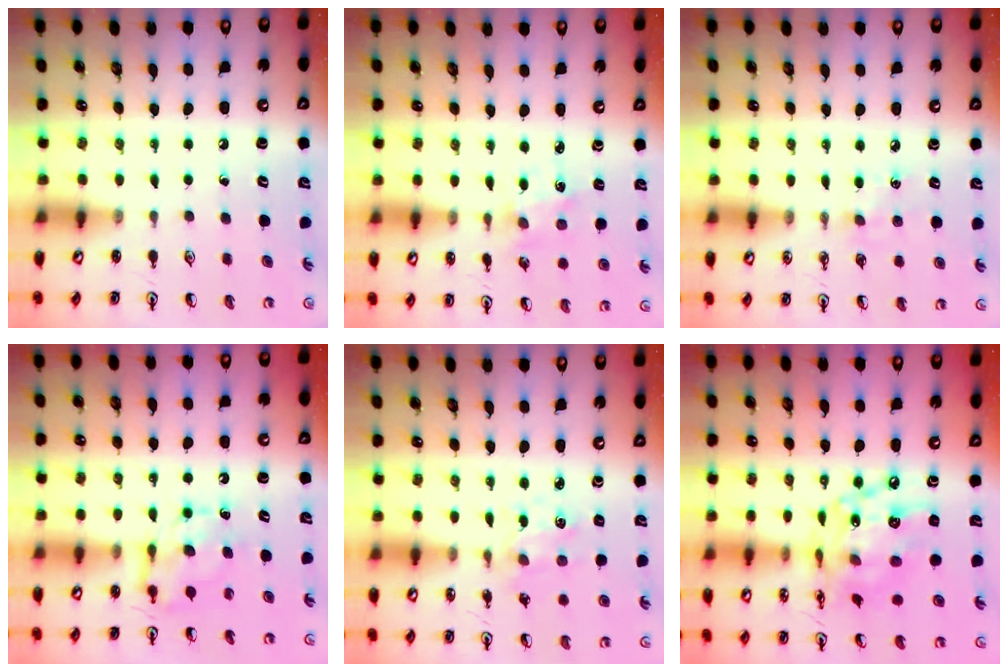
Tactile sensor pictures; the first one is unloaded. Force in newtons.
{"total": 1.5, "press": 1.4, "slide": 0.1}
{"total": 4.9, "press": 4.8, "slide": 0.7}
{"total": 7.1, "press": 7.1, "slide": 0.3}
{"total": 1.4, "press": 1.4, "slide": 0.3}
{"total": 17.9, "press": 17.9, "slide": 1.3}